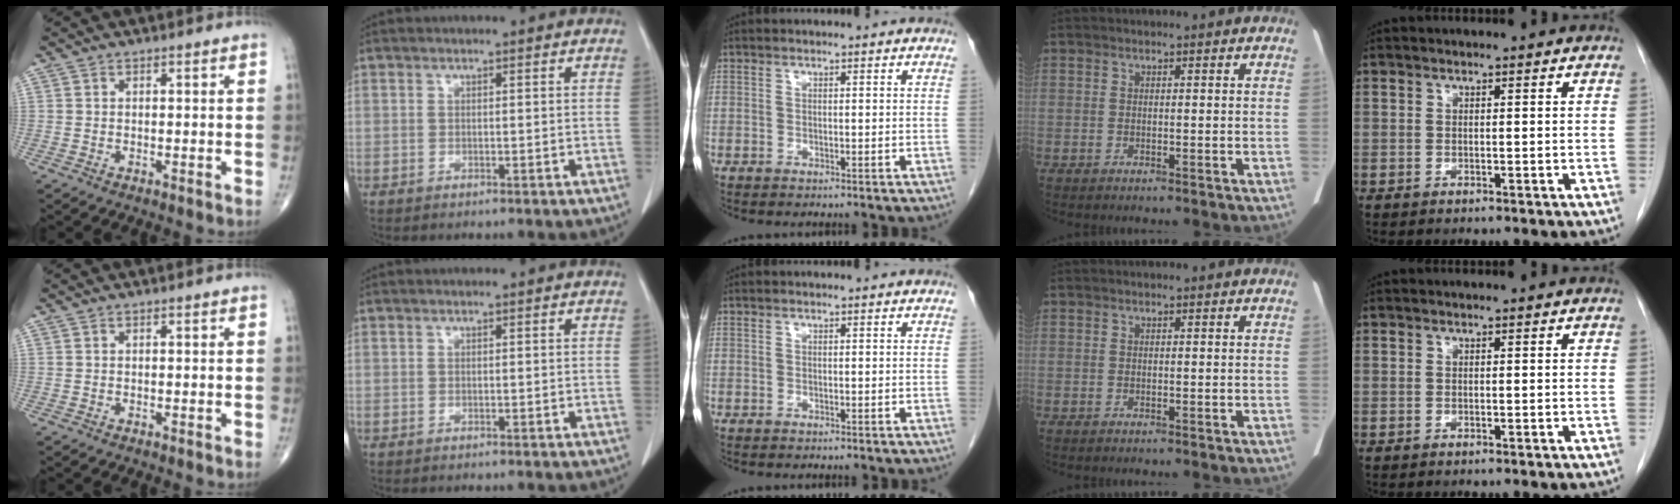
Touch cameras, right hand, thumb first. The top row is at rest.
{}